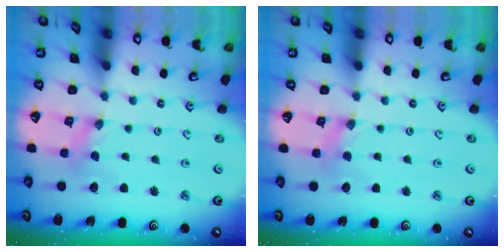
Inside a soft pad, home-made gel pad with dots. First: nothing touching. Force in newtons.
{"total": 1.4, "press": 1.3, "slide": 0.2}